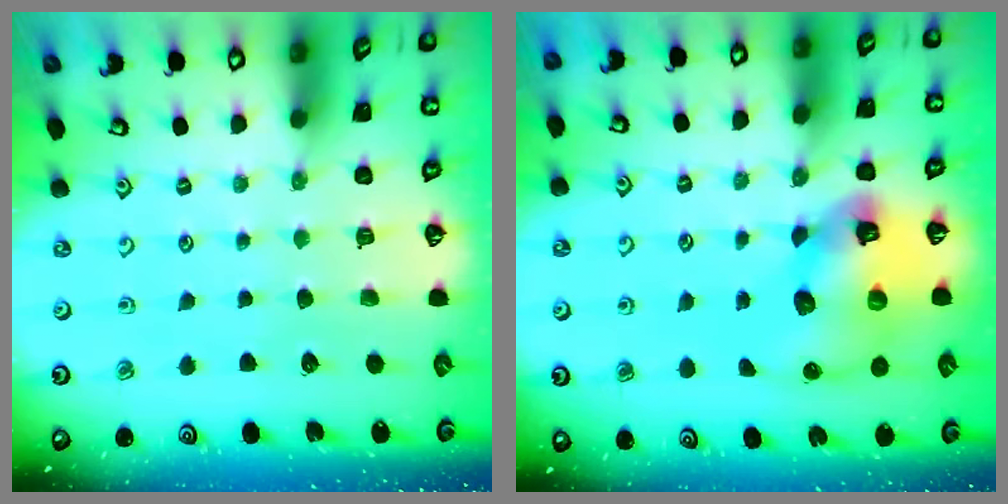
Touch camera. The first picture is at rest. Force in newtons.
{"total": 12.8, "press": 12.7, "slide": 1.8}